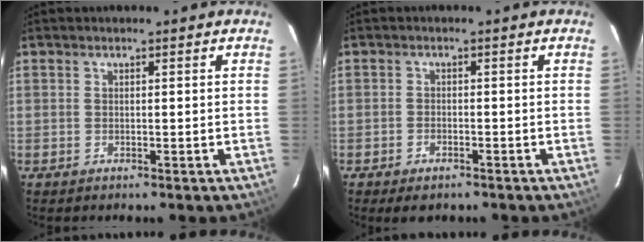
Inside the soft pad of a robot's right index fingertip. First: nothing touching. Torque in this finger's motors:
{"motor_torque": [0.68, -0.45, 0.20, 0.00]}